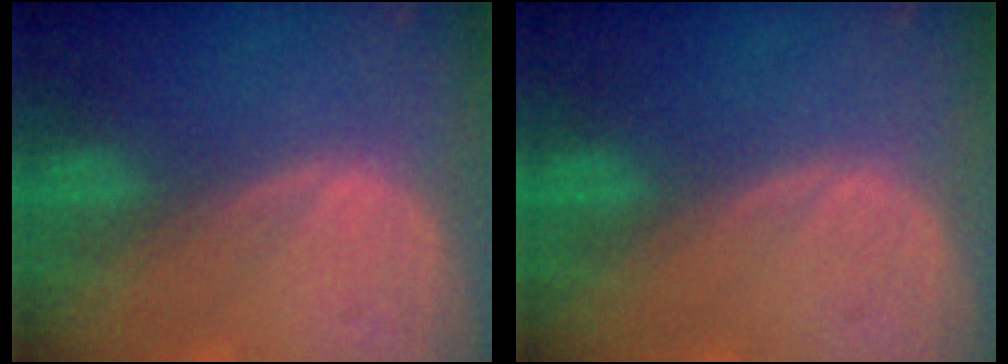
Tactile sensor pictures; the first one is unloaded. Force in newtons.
{"total": 0.0}